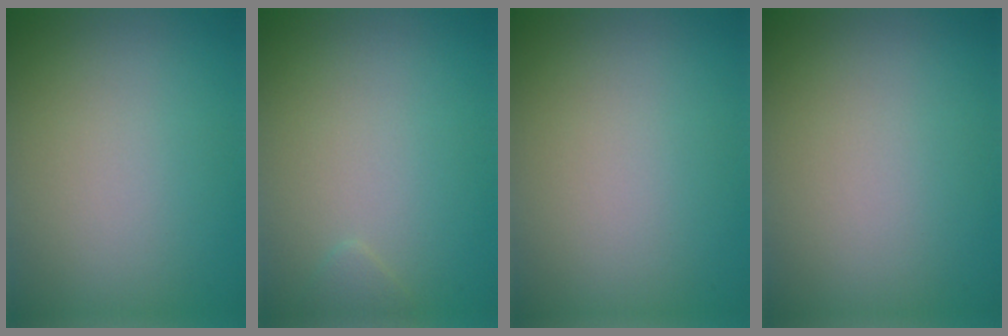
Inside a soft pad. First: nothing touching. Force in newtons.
{"total": 0.7, "press": 0.7, "slide": 0.0}
{"total": 0.0}
{"total": 0.0}